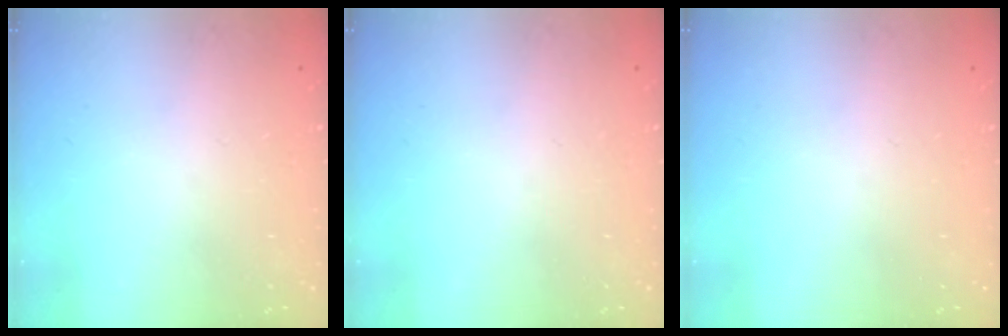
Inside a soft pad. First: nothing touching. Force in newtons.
{"total": 0.0}
{"total": 0.0}